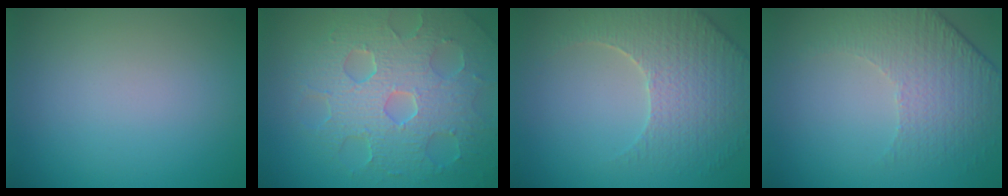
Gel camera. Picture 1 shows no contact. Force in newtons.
{"total": 8.5, "press": 6.1, "slide": 6.0}
{"total": 4.5, "press": 4.3, "slide": 1.5}
{"total": 4.8, "press": 3.2, "slide": 3.5}